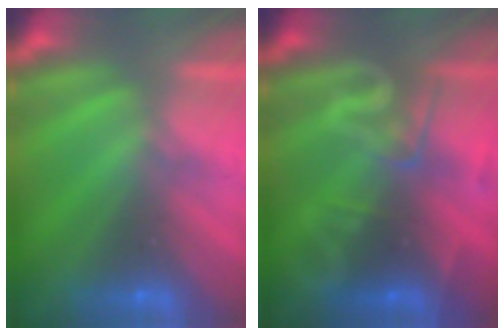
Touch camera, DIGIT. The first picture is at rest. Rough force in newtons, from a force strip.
{"total": 2.7}